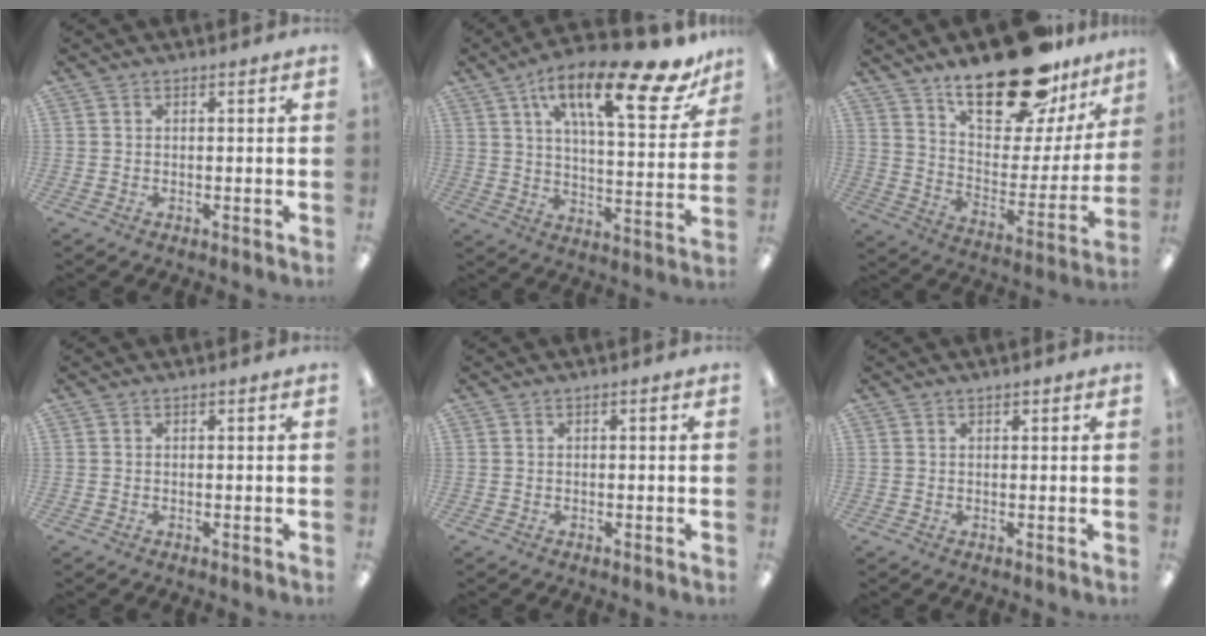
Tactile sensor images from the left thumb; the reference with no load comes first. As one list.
[{"total": 21.7, "force": [12.8, 7.1, 16.1], "torque": [-0.248, -0.064, 0.200]}, {"total": 26.4, "force": [18.9, 10.4, 15.2], "torque": [-0.228, -0.115, 0.316]}, {"total": 0.0}, {"total": 0.0}, {"total": 0.5, "force": [0.5, 0.1, -0.3], "torque": [0.005, 0.002, 0.008]}]